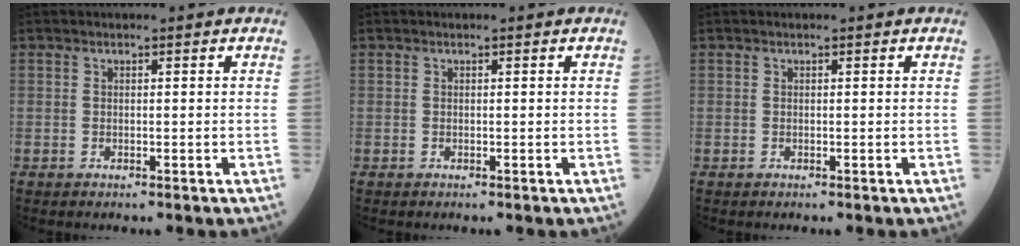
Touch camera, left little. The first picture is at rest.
{"total": 0.0}
{"total": 0.0}